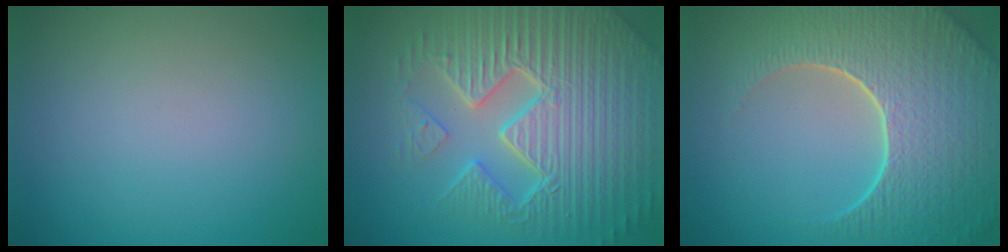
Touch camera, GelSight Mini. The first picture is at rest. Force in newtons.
{"total": 10.7, "press": 7.0, "slide": 8.1}
{"total": 9.2, "press": 6.6, "slide": 6.4}